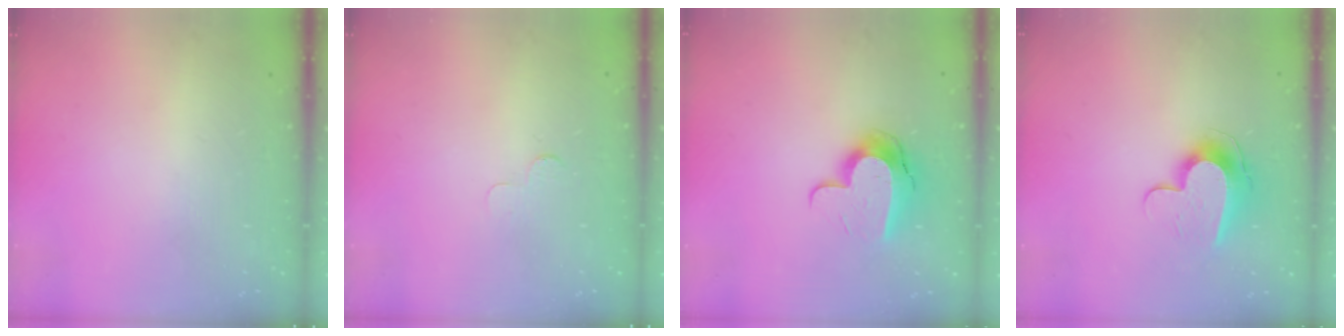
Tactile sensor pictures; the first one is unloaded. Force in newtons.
{"total": 2.1, "press": 2.1, "slide": 0.2}
{"total": 11.1, "press": 11.1, "slide": 0.9}
{"total": 10.6, "press": 10.6, "slide": 0.5}